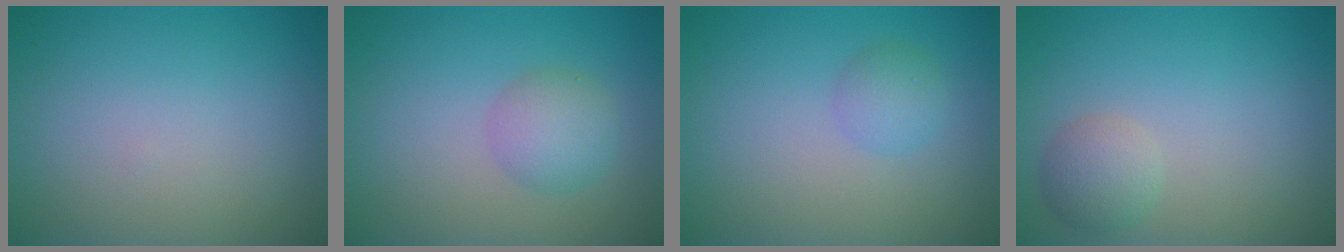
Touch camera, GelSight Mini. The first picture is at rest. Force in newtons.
{"total": 2.9, "press": 2.9, "slide": 0.1}
{"total": 1.7, "press": 1.7, "slide": 0.0}
{"total": 2.2, "press": 2.2, "slide": 0.1}